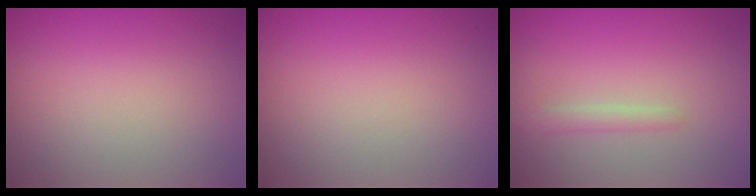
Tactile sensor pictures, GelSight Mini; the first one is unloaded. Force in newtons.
{"total": 0.0}
{"total": 1.5, "press": 1.5, "slide": 0.2}